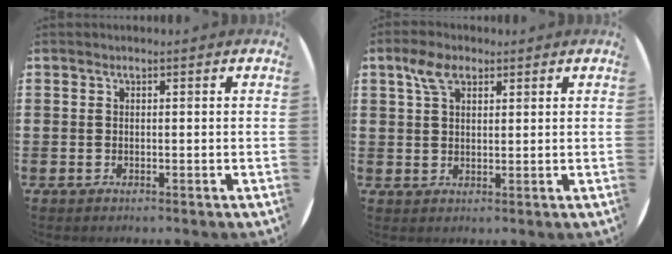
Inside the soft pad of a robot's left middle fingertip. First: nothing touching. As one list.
[{"total": 4.4, "force": [2.7, 2.3, 2.6], "torque": [-0.051, 0.007, 0.047]}]